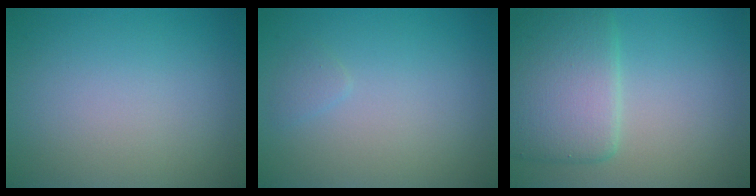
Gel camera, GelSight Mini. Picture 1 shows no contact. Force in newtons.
{"total": 0.7, "press": 0.7, "slide": 0.1}
{"total": 5.9, "press": 5.9, "slide": 0.2}